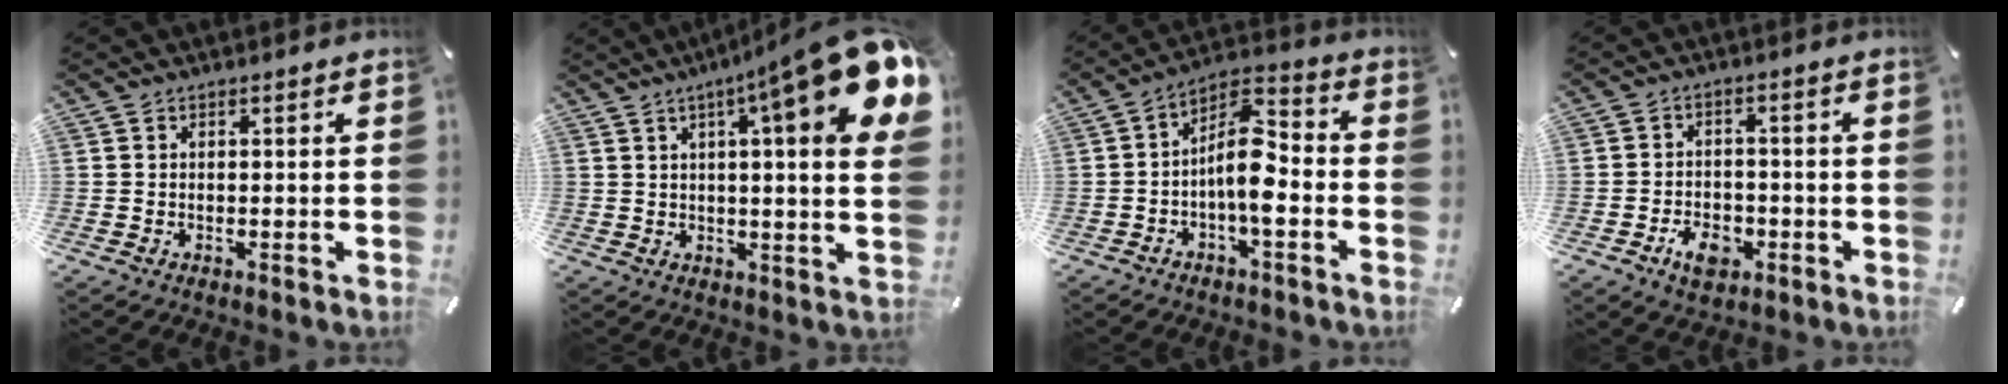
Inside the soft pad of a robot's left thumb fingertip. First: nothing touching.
{"total": 17.7, "force": [7.7, 2.4, 15.8], "torque": [-0.230, -0.049, 0.107]}
{"total": 11.1, "force": [-2.5, 4.6, 9.8], "torque": [-0.191, 0.003, -0.044]}
{"total": 6.6, "force": [-3.1, 4.4, 3.7], "torque": [-0.067, 0.011, -0.058]}